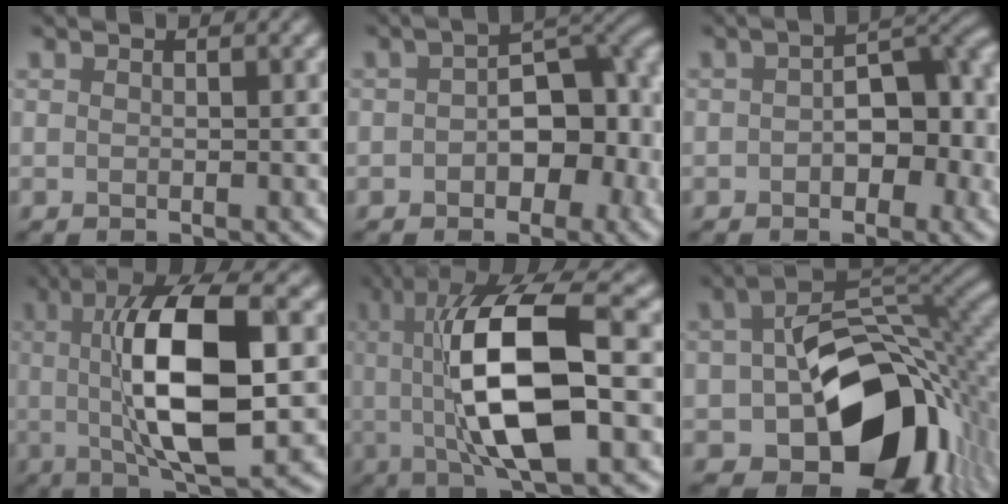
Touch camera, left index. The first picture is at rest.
{"total": 7.8, "force": [-0.9, 4.8, 6.1], "torque": [-0.067, 0.002, -0.018]}
{"total": 6.6, "force": [-0.6, 4.0, 5.3], "torque": [-0.058, 0.005, -0.015]}
{"total": 11.4, "force": [0.7, 3.6, 10.8], "torque": [-0.178, 0.001, 0.012]}
{"total": 12.5, "force": [0.5, 4.0, 11.9], "torque": [-0.202, 0.002, 0.007]}
{"total": 14.9, "force": [-3.9, 9.5, 10.7], "torque": [-0.135, -0.021, -0.058]}